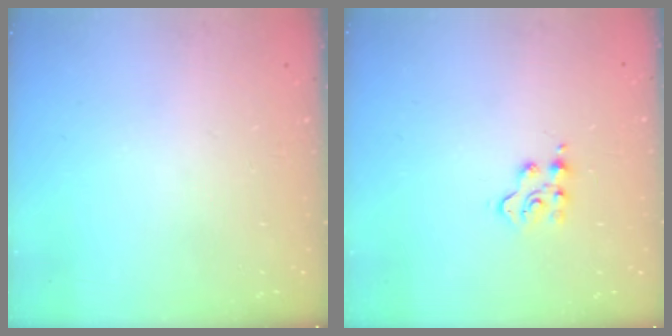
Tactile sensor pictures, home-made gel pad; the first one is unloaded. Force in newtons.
{"total": 4.1, "press": 4.1, "slide": 0.5}